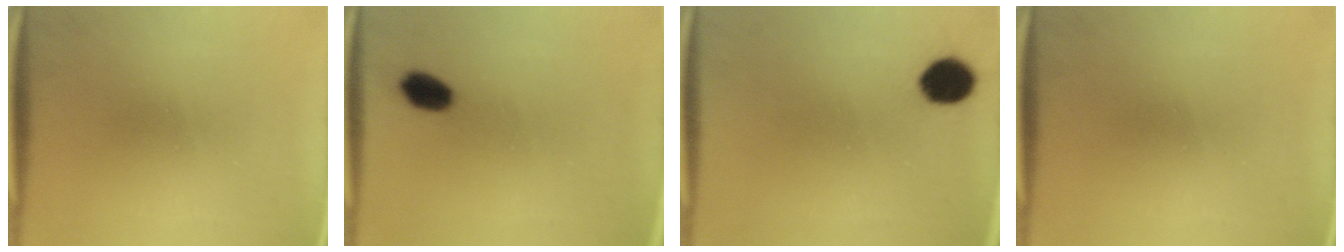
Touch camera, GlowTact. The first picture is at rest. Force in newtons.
{"total": 4.6}
{"total": 6.8}
{"total": 0.0}